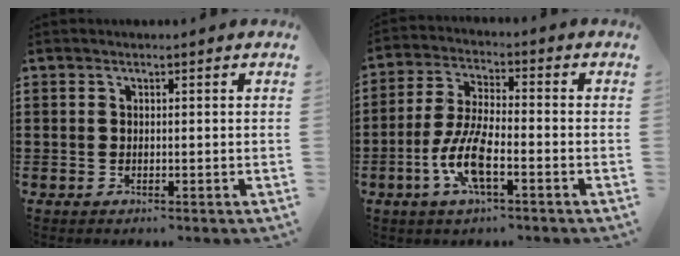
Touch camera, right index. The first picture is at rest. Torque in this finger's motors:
{"motor_torque": [2.14, 0.00, 0.34, 0.21]}